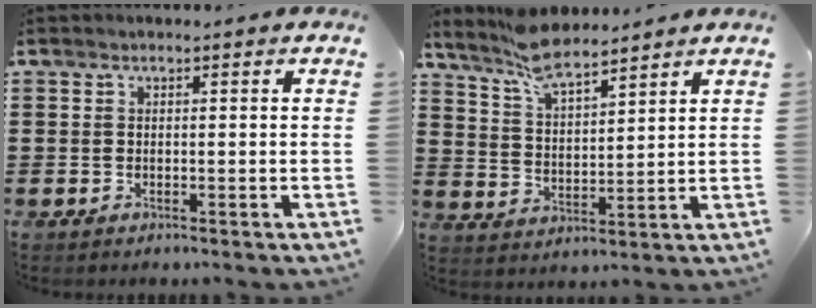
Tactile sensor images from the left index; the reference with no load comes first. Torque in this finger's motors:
{"motor_torque": [-1.68, -0.37, -0.85, -0.21]}